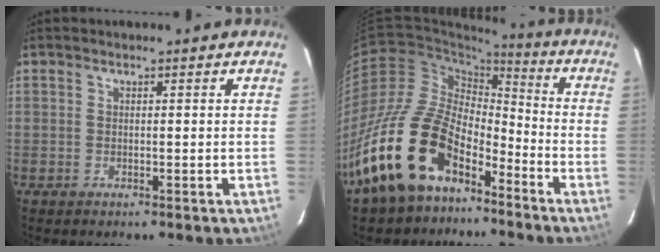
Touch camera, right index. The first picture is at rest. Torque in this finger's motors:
{"motor_torque": [2.14, 0.00, 0.92, 0.21]}